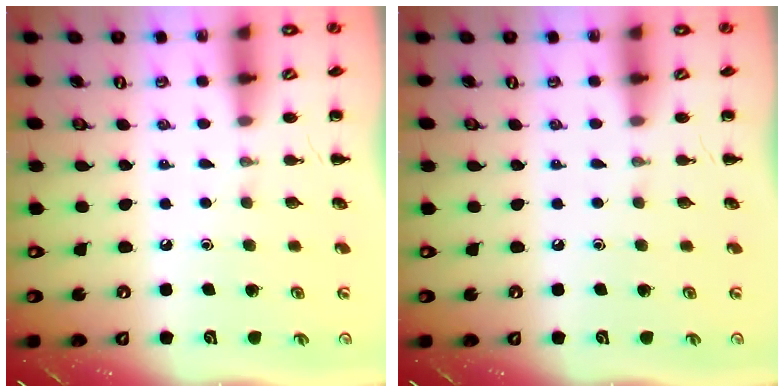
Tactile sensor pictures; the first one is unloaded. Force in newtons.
{"total": 0.0}